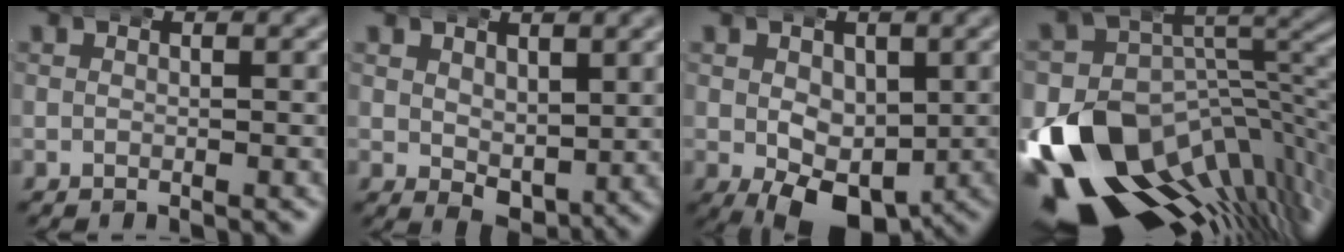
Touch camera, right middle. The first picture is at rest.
{"total": 3.1, "force": [0.6, 1.7, 2.6], "torque": [-0.036, -0.023, 0.021]}
{"total": 6.4, "force": [-2.0, 3.9, 4.7], "torque": [-0.082, -0.044, -0.010]}
{"total": 17.8, "force": [-8.0, 10.9, 11.5], "torque": [-0.171, -0.049, -0.109]}